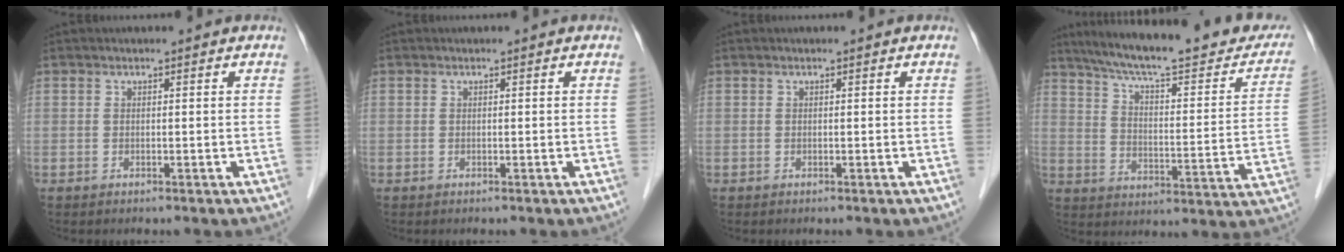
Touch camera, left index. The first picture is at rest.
{"total": 0.0}
{"total": 0.0}
{"total": 26.1, "force": [21.8, 4.3, 13.7], "torque": [-0.202, -0.024, 0.285]}